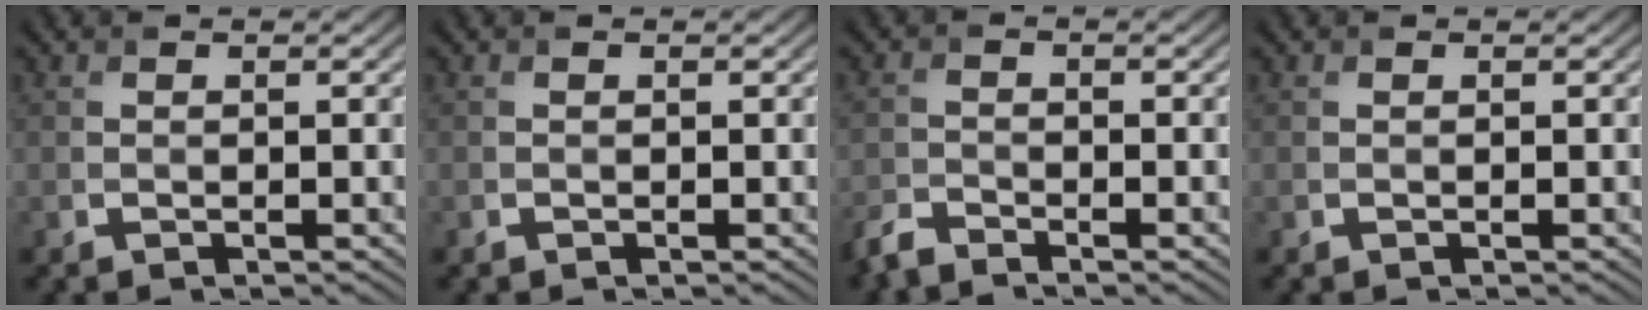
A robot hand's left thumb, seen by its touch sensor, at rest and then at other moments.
{"total": 0.0}
{"total": 2.9, "force": [-2.6, 0.5, 1.0], "torque": [-0.028, -0.008, -0.066]}
{"total": 0.0}